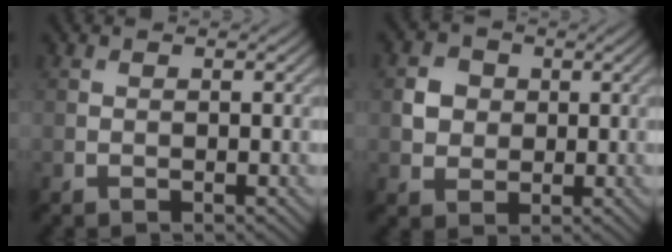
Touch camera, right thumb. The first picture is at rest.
{"total": 3.3, "force": [0.4, 3.0, 1.3], "torque": [-0.031, 0.001, 0.003]}